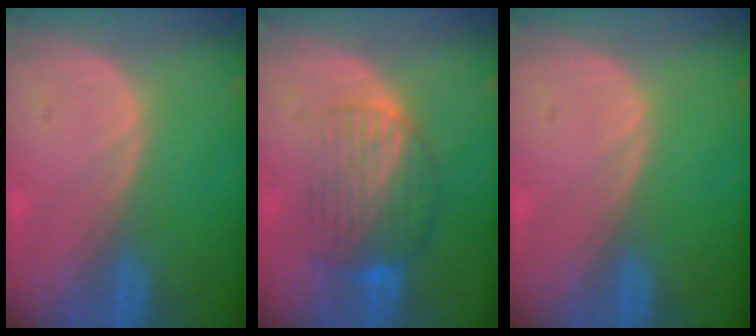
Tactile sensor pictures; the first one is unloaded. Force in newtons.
{"total": 7.9, "press": 7.1, "slide": 3.5}
{"total": 0.0}